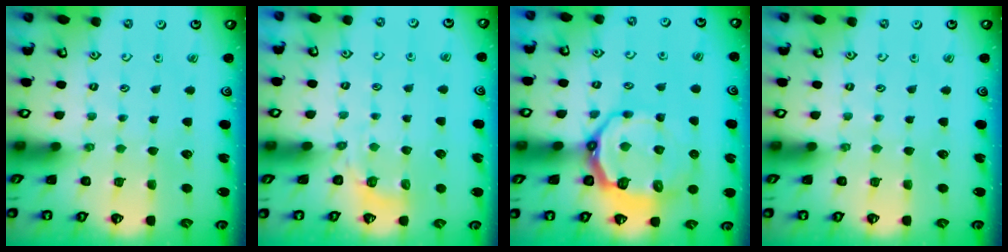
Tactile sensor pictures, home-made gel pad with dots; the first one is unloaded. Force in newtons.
{"total": 2.8, "press": 2.2, "slide": 1.8}
{"total": 13.2, "press": 12.6, "slide": 4.2}
{"total": 0.0}